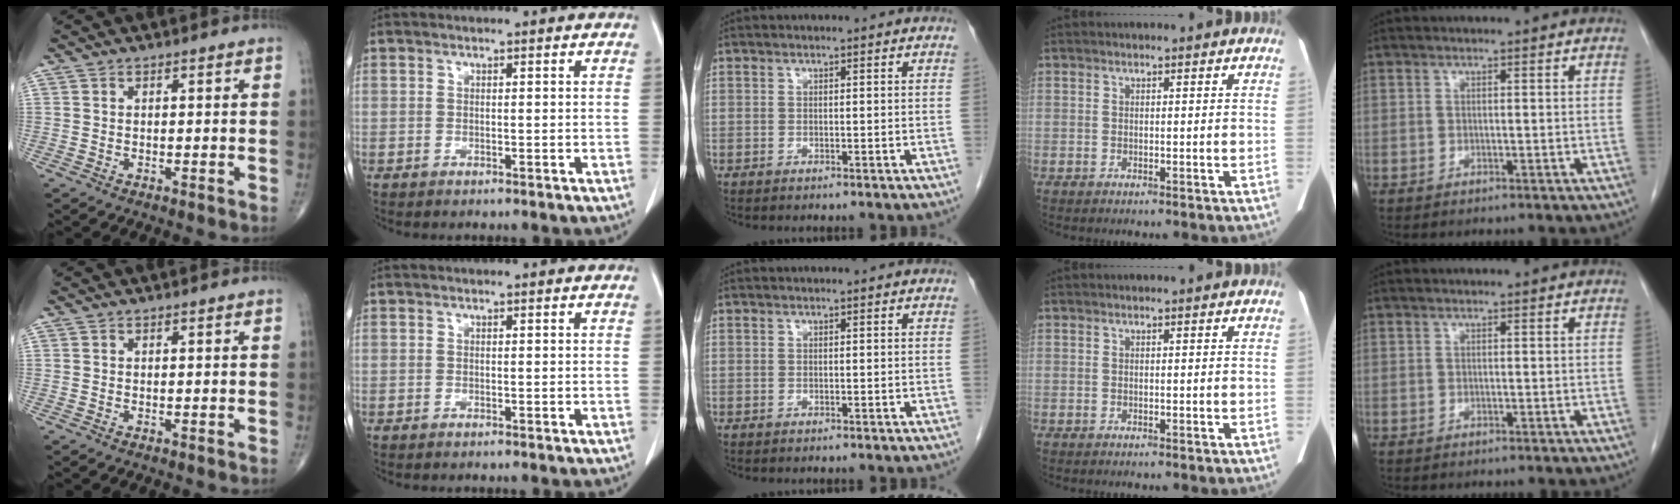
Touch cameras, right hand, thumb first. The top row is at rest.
{}